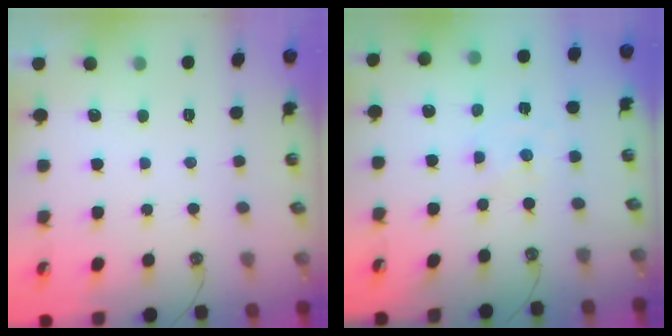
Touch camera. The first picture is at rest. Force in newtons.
{"total": 0.0}